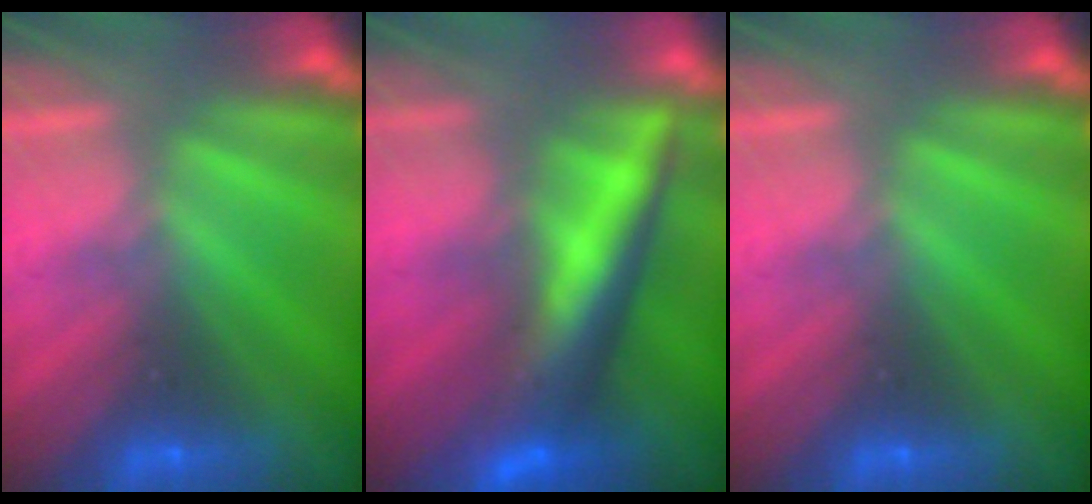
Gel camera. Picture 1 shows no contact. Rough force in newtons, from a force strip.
{"total": 6.1}
{"total": 0.0}